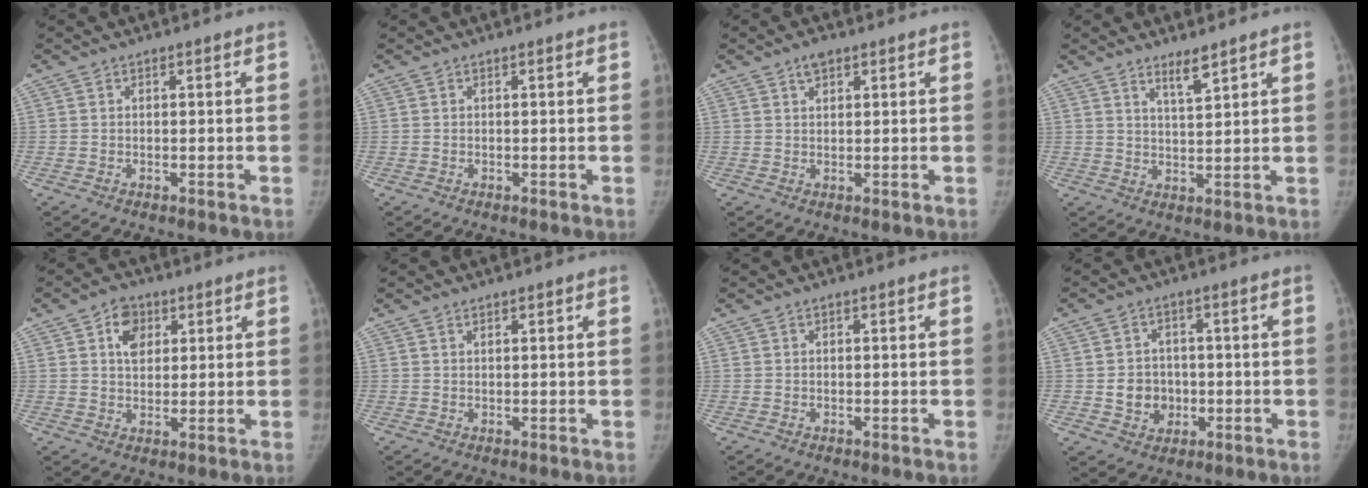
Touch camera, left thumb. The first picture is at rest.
{"total": 0.0}
{"total": 2.7, "force": [1.7, 1.4, 1.6], "torque": [-0.021, -0.005, 0.030]}
{"total": 4.0, "force": [3.1, 0.6, 2.4], "torque": [-0.038, -0.030, 0.057]}
{"total": 6.1, "force": [2.4, 4.5, 3.4], "torque": [-0.027, -0.006, 0.037]}
{"total": 0.8, "force": [0.6, 0.3, 0.3], "torque": [-0.005, -0.004, 0.011]}
{"total": 0.0}
{"total": 6.5, "force": [-0.8, 5.8, 2.8], "torque": [-0.017, 0.008, -0.008]}